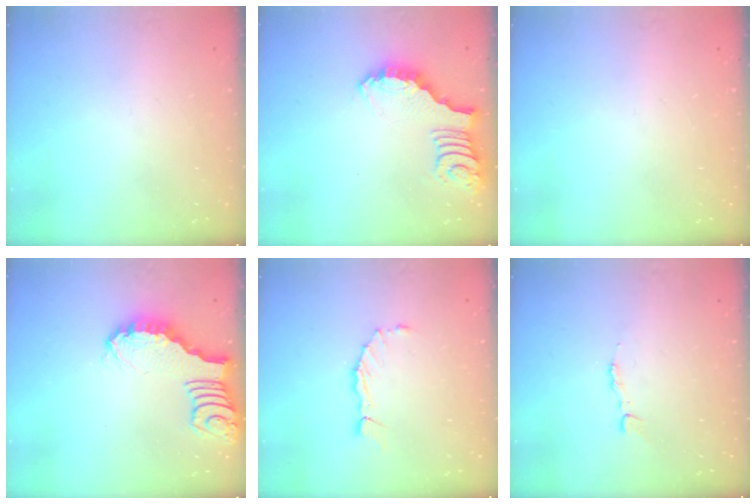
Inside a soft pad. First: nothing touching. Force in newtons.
{"total": 2.7, "press": 2.7, "slide": 0.2}
{"total": 0.0}
{"total": 2.1, "press": 2.1, "slide": 0.2}
{"total": 1.7, "press": 1.6, "slide": 0.1}
{"total": 2.8, "press": 2.8, "slide": 0.4}